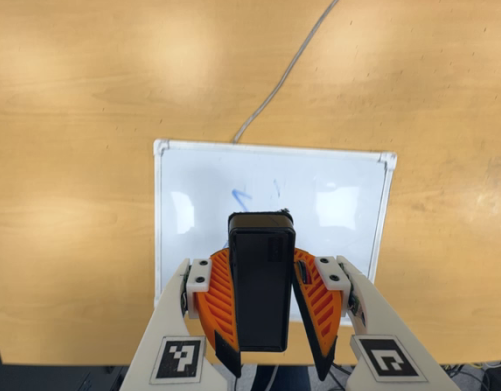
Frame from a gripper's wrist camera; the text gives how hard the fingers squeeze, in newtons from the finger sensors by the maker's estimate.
{"total": 9.7, "left": 8.7, "right": 10.7}